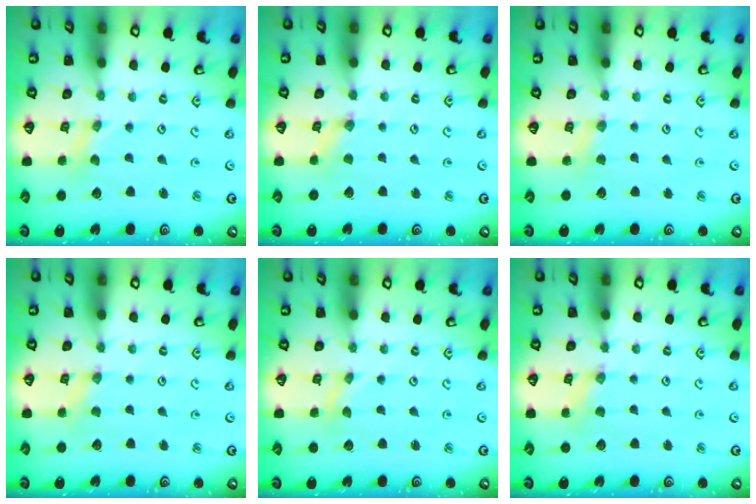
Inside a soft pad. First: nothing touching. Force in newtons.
{"total": 0.5, "press": 0.5, "slide": 0.2}
{"total": 2.9, "press": 2.9, "slide": 0.5}
{"total": 0.5, "press": 0.5, "slide": 0.2}
{"total": 0.0}
{"total": 2.4, "press": 2.3, "slide": 0.3}